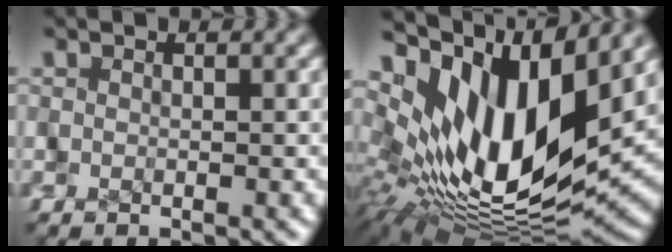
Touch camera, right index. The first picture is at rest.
{"total": 17.9, "force": [1.7, 10.1, 14.7], "torque": [-0.238, -0.028, 0.047]}